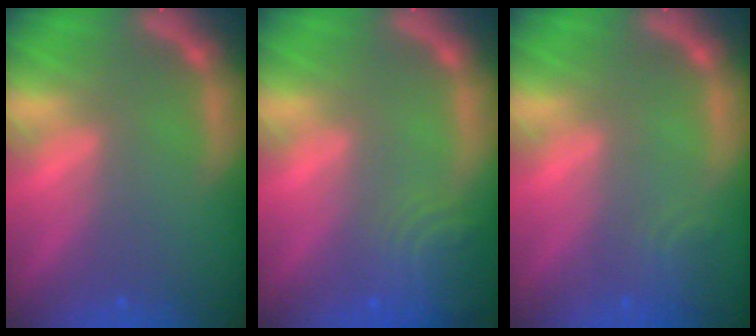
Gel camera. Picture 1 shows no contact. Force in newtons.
{"total": 5.0}
{"total": 1.9}